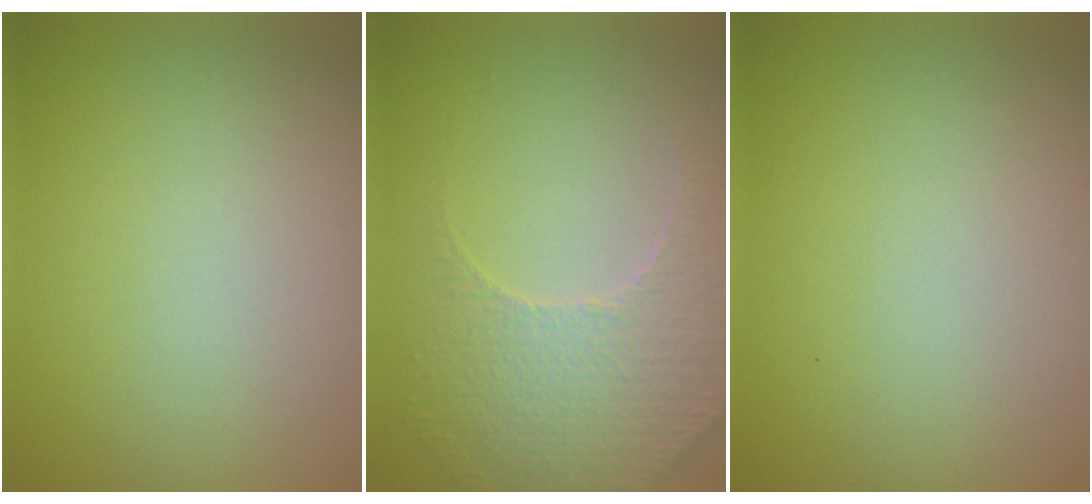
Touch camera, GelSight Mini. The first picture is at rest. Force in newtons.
{"total": 3.7, "press": 3.6, "slide": 1.0}
{"total": 0.0}